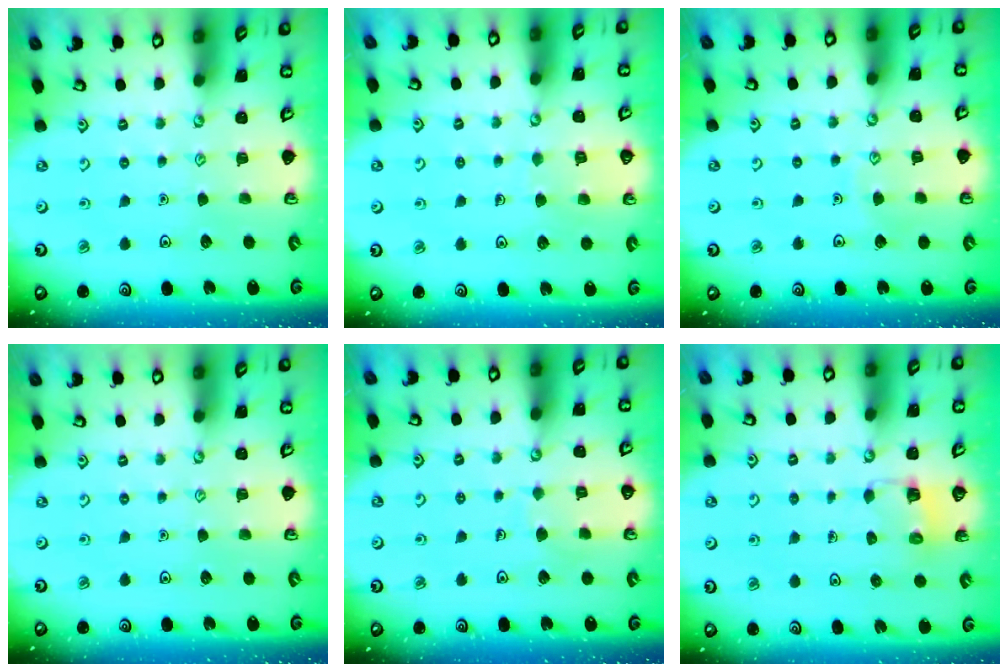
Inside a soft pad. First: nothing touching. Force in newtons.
{"total": 6.1, "press": 6.1, "slide": 0.4}
{"total": 4.0, "press": 4.0, "slide": 0.4}
{"total": 0.0}
{"total": 5.5, "press": 5.5, "slide": 0.3}
{"total": 3.1, "press": 3.1, "slide": 0.2}